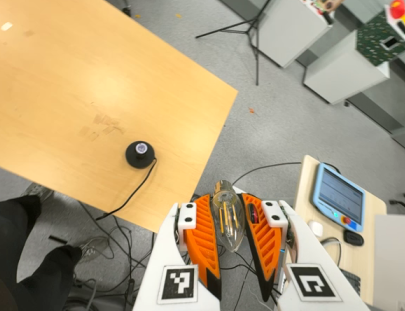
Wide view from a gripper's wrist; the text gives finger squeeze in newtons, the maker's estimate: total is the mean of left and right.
{"total": 12.5, "left": 12.5, "right": 12.5}